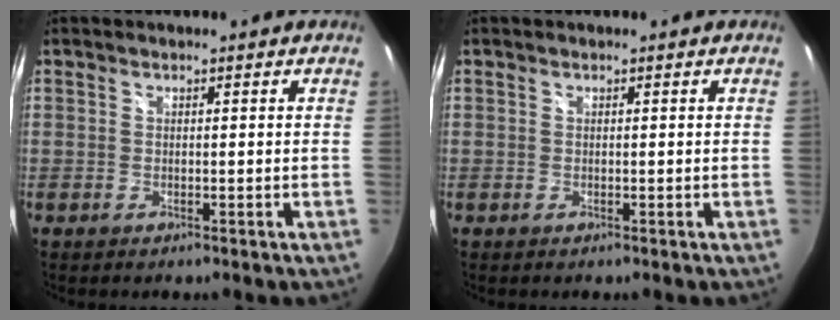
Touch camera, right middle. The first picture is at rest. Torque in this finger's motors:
{"motor_torque": [0.00, 0.00, 0.00, 0.00]}